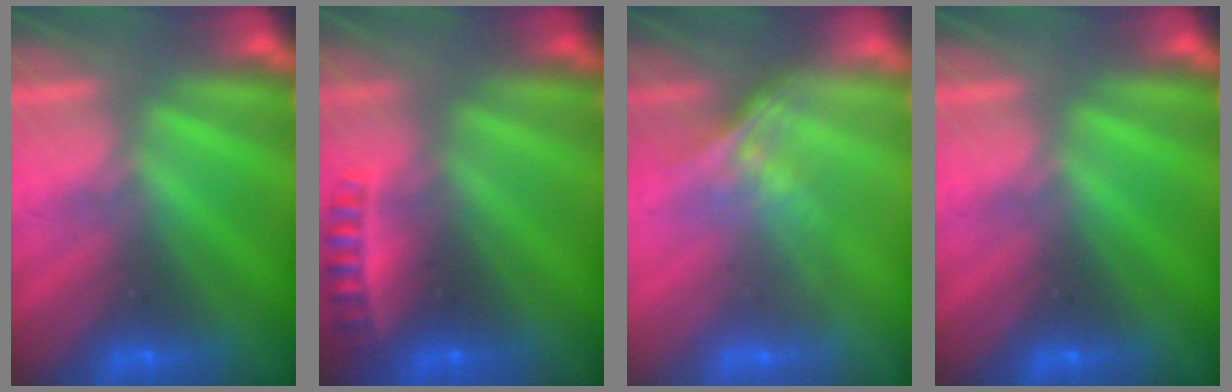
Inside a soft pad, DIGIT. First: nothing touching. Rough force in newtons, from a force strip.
{"total": 2.4}
{"total": 1.6}
{"total": 0.0}